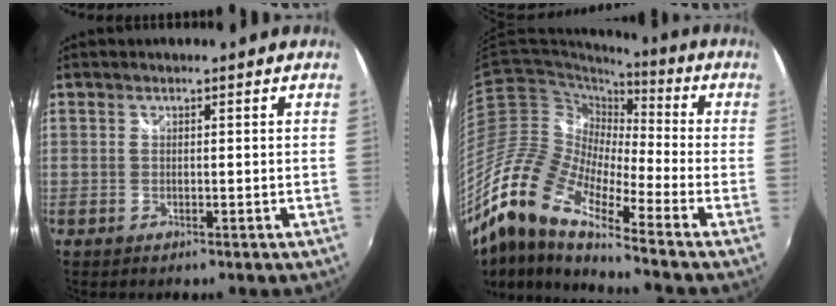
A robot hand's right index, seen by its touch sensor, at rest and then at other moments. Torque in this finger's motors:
{"motor_torque": [0.66, -0.56, 0.41, 0.04]}